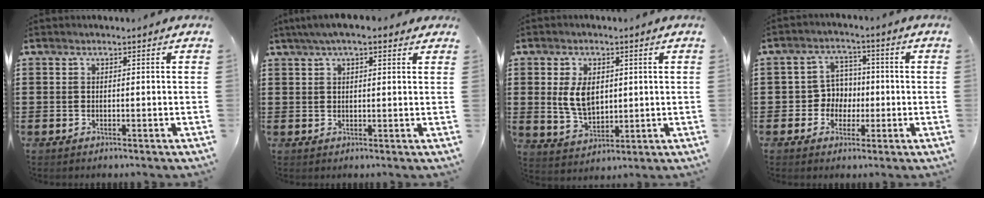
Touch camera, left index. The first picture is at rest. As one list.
[{"total": 3.8, "force": [2.5, 1.0, 2.7], "torque": [-0.056, 0.008, 0.045]}, {"total": 6.1, "force": [1.2, 4.0, 4.5], "torque": [-0.103, 0.004, 0.015]}, {"total": 4.9, "force": [-0.6, 4.7, 1.4], "torque": [-0.045, 0.014, -0.015]}]